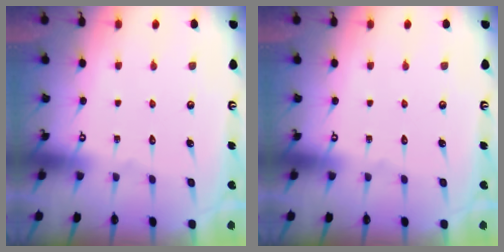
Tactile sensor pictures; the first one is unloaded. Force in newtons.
{"total": 0.0}